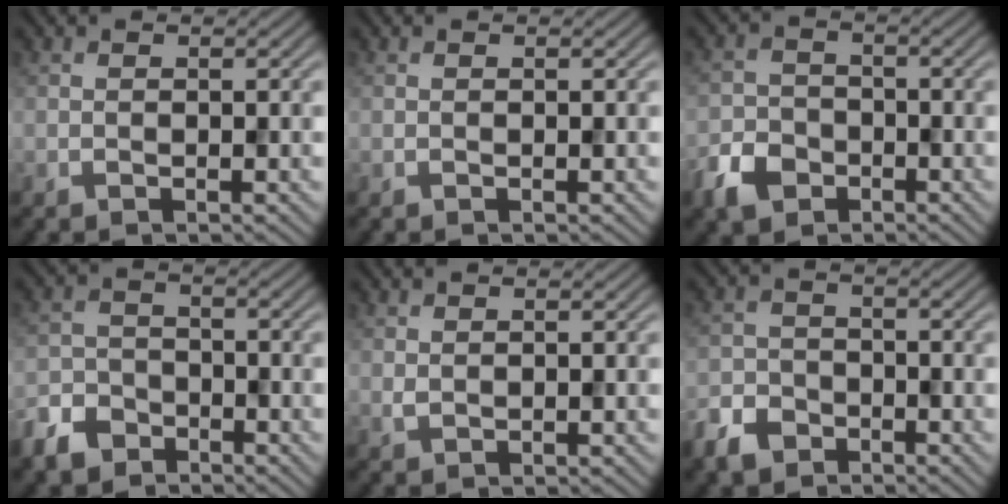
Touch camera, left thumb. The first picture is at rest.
{"total": 0.0}
{"total": 5.0, "force": [-3.1, 3.4, 2.0], "torque": [-0.048, -0.004, -0.069]}
{"total": 4.9, "force": [-3.6, 3.0, 1.5], "torque": [-0.038, -0.002, -0.081]}
{"total": 0.8, "force": [0.6, 0.4, 0.4], "torque": [-0.013, -0.003, 0.014]}
{"total": 4.4, "force": [-3.1, 2.7, 1.5], "torque": [-0.036, -0.002, -0.068]}